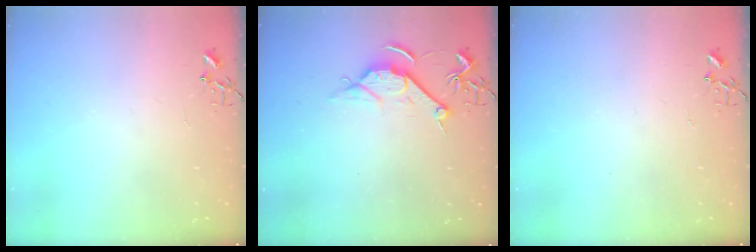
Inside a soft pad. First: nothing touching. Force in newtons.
{"total": 8.4, "press": 8.3, "slide": 1.0}
{"total": 0.0}